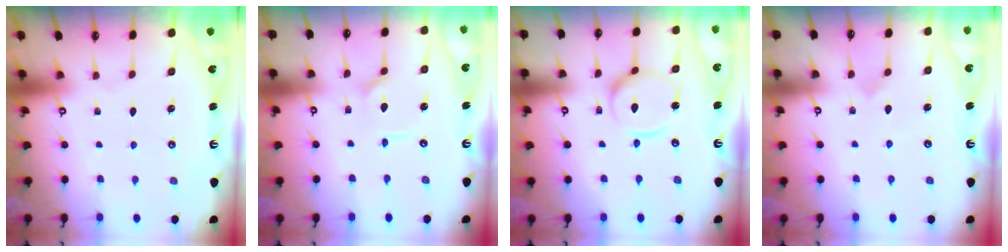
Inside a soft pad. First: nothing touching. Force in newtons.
{"total": 3.3, "press": 3.3, "slide": 0.4}
{"total": 9.4, "press": 9.4, "slide": 0.8}
{"total": 3.2, "press": 3.2, "slide": 0.3}